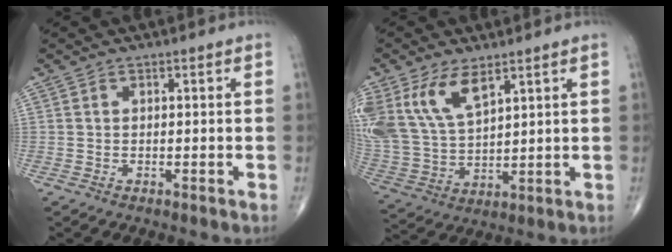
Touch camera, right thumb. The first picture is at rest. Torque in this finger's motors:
{"motor_torque": [0.16, 0.47, 1.43, 0.89, 0.17]}